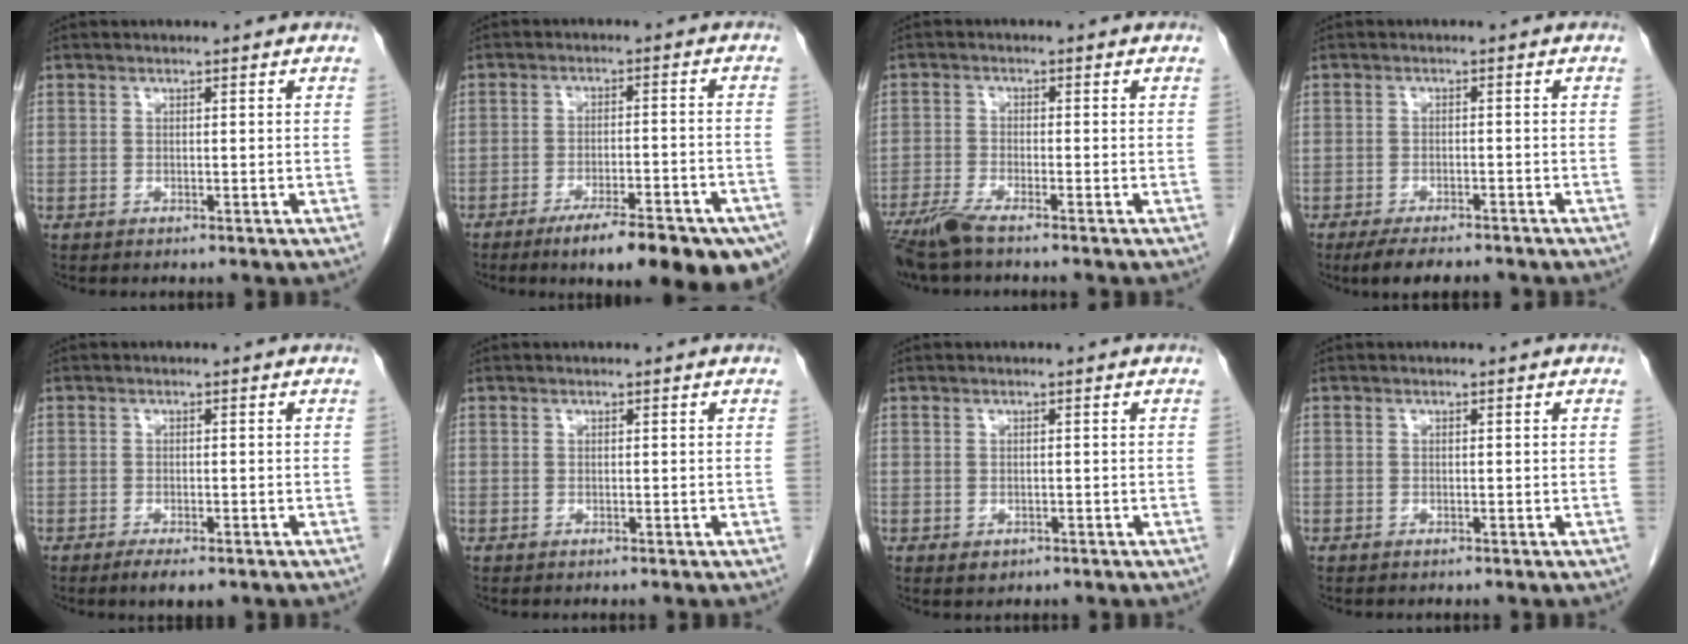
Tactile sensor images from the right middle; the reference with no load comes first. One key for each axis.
{"total": 16.7, "fx": -11.6, "fy": 2.9, "fz": 11.7, "tx": -0.095, "ty": 0.002, "tz": -0.163}
{"total": 5.1, "fx": -4.2, "fy": 0.0, "fz": 2.9, "tx": -0.060, "ty": -0.016, "tz": -0.084}
{"total": 6.4, "fx": -5.4, "fy": 1.5, "fz": 3.2, "tx": -0.046, "ty": -0.008, "tz": -0.081}
{"total": 3.3, "fx": -2.2, "fy": 0.9, "fz": 2.3, "tx": -0.036, "ty": -0.007, "tz": -0.031}
{"total": 0.0}
{"total": 1.2, "fx": -0.5, "fy": 0.9, "fz": 0.5, "tx": -0.008, "ty": 0.001, "tz": 0.000}
{"total": 0.0}